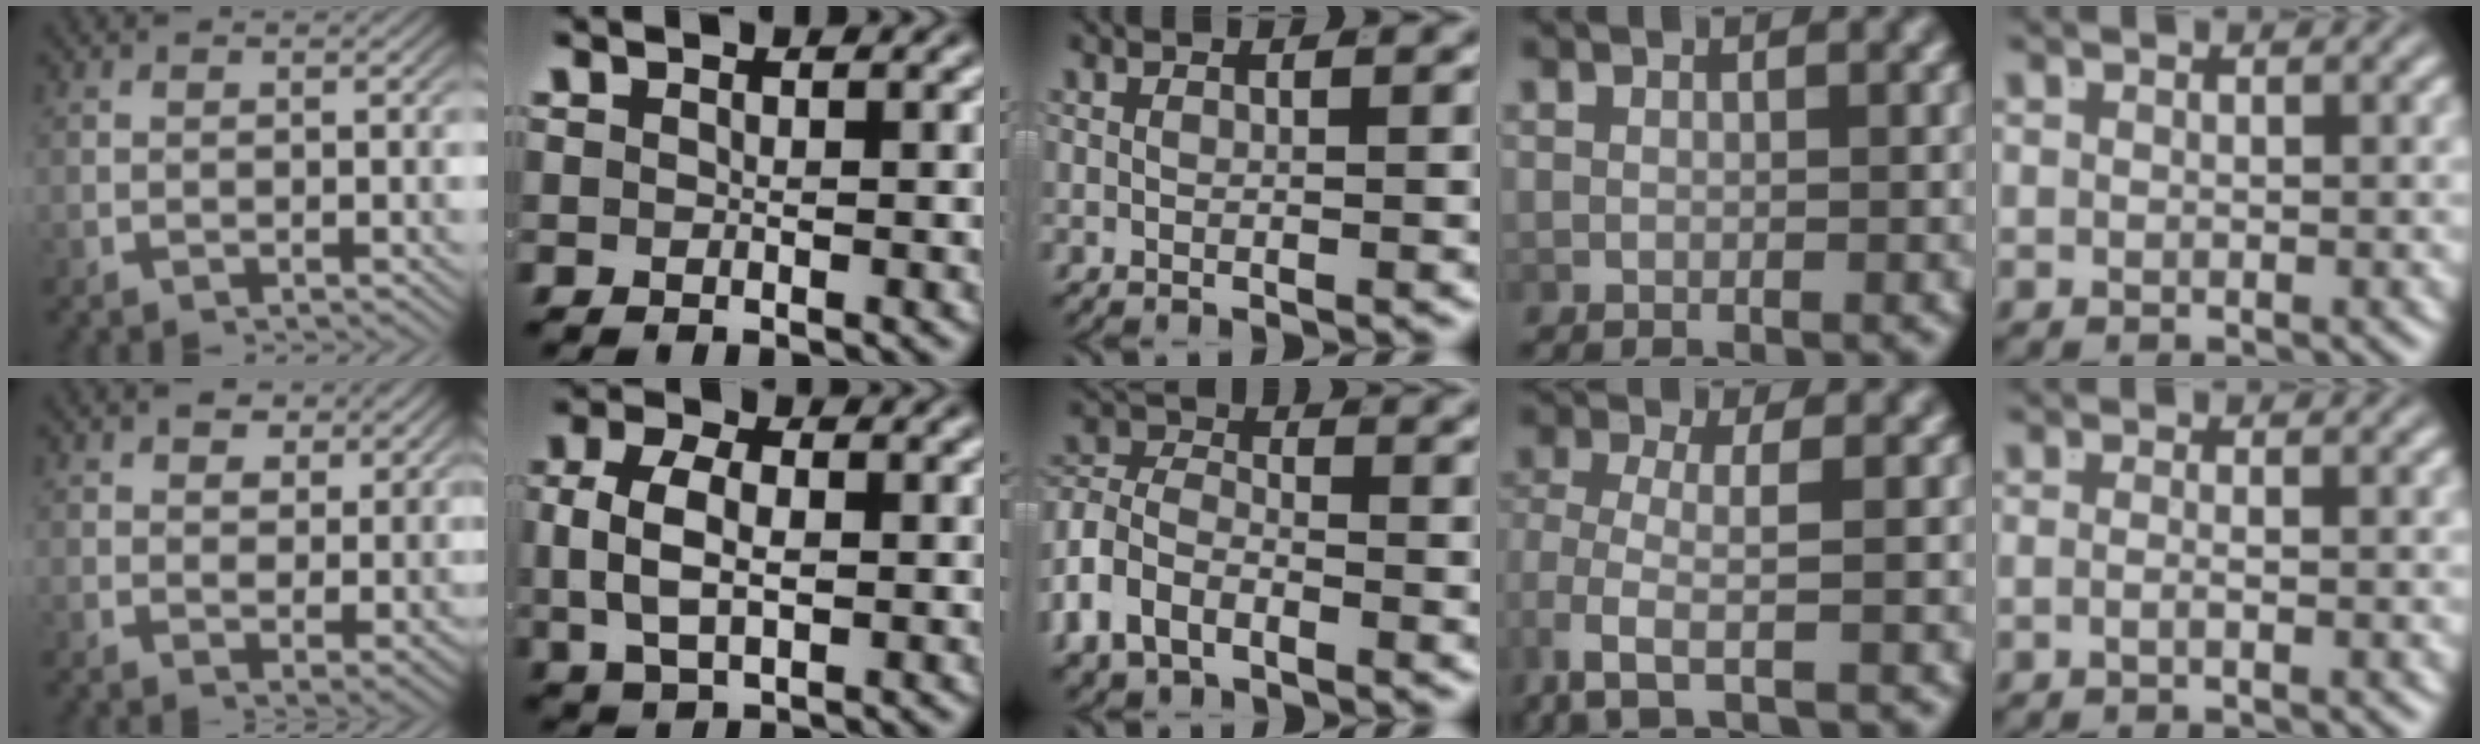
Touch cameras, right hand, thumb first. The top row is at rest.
{"thumb": {"total": 4.3, "force": [1.9, 3.0, 2.4], "torque": [-0.039, -0.023, 0.039]}, "index": {"total": 4.7, "force": [0.2, 3.0, 3.7], "torque": [-0.077, -0.006, 0.011]}, "middle": {"total": 6.0, "force": [-1.7, 4.6, 3.4], "torque": [-0.075, -0.012, -0.035]}, "ring": {"total": 3.4, "force": [-0.9, 0.8, 3.2], "torque": [-0.078, -0.021, -0.002]}, "little": {"total": 1.7, "force": [-1.1, -0.9, 1.0], "torque": [-0.024, -0.008, -0.016]}}